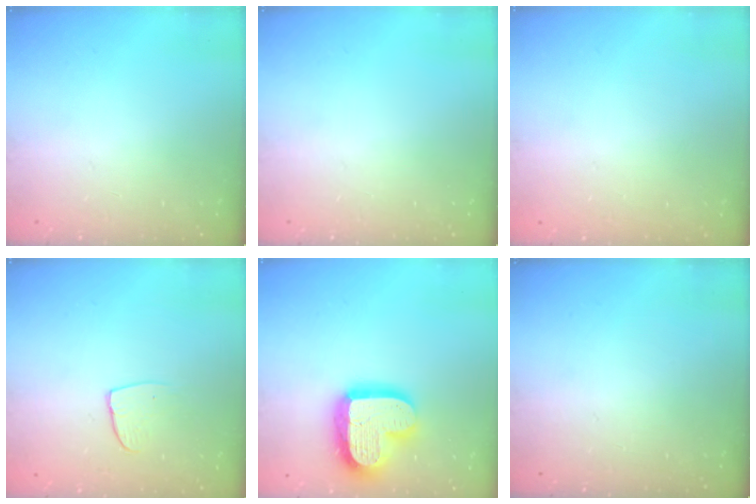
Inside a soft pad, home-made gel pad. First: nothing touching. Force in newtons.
{"total": 0.0}
{"total": 0.0}
{"total": 4.3, "press": 4.3, "slide": 0.3}
{"total": 18.7, "press": 18.6, "slide": 1.5}
{"total": 0.0}